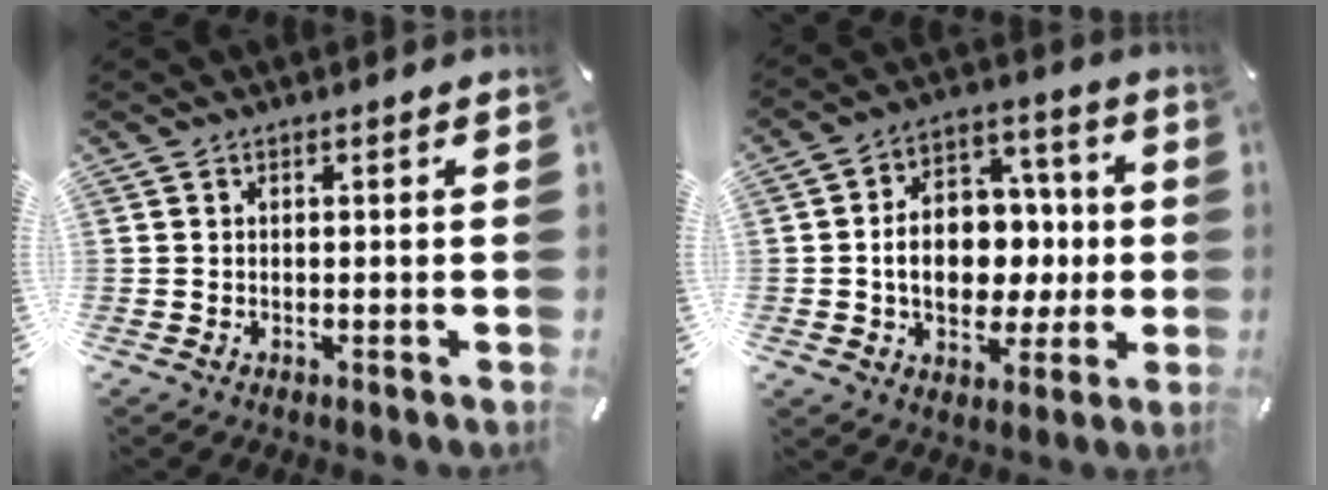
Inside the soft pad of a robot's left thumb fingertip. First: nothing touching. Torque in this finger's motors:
{"motor_torque": [2.09, 2.12, 1.32, -0.03, 0.40]}